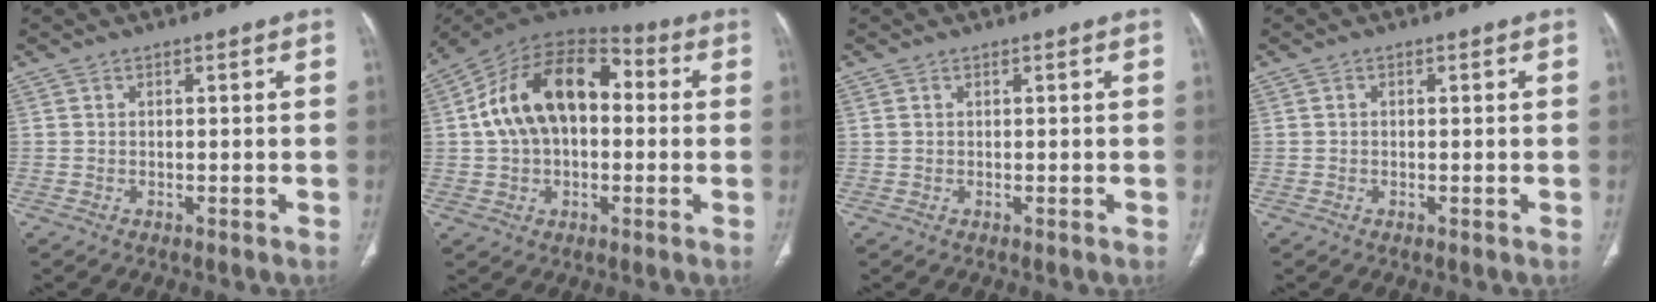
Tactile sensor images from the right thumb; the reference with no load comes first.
{"total": 18.8, "force": [1.9, 11.9, 14.5], "torque": [-0.235, 0.040, 0.026]}
{"total": 0.5, "force": [0.3, 0.2, 0.4], "torque": [-0.008, 0.010, 0.009]}
{"total": 0.0}